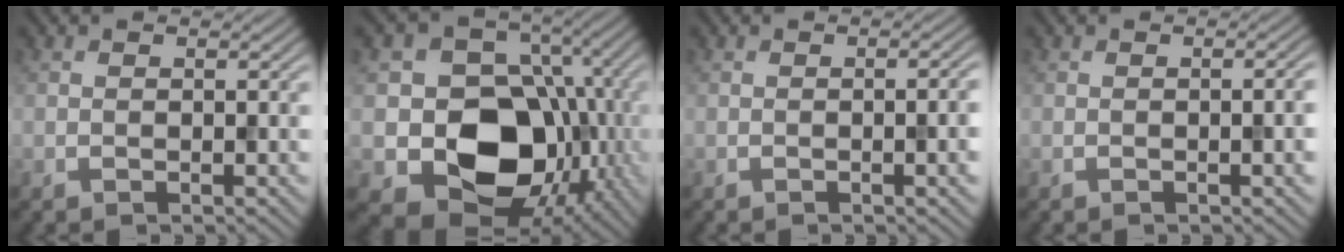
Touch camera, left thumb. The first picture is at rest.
{"total": 15.3, "force": [-3.1, 12.0, 8.9], "torque": [-0.144, -0.029, -0.061]}
{"total": 4.6, "force": [-0.5, 1.4, 4.3], "torque": [-0.054, -0.003, -0.004]}
{"total": 3.8, "force": [-0.3, 1.0, 3.6], "torque": [-0.046, 0.002, -0.004]}